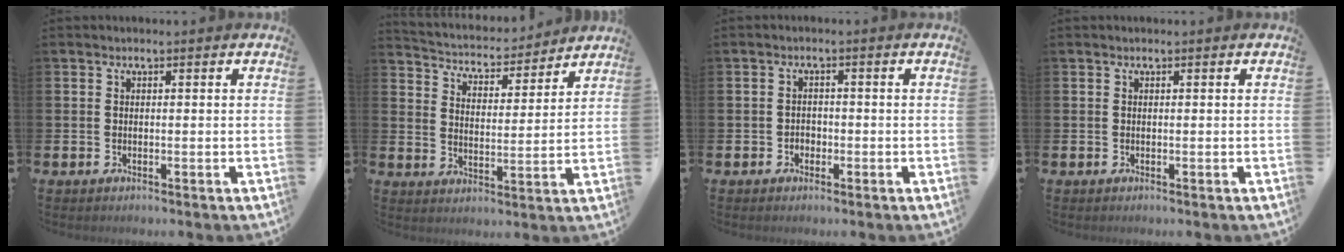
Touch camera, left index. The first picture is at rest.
{"total": 4.6, "force": [4.4, 1.3, 0.3], "torque": [-0.035, -0.037, 0.072]}
{"total": 1.5, "force": [-0.6, 1.3, 0.4], "torque": [-0.007, 0.003, -0.016]}
{"total": 0.0}